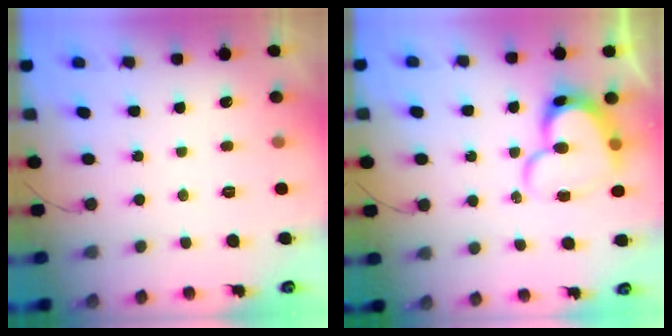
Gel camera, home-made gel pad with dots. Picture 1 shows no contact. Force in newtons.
{"total": 17.0, "press": 16.9, "slide": 1.4}